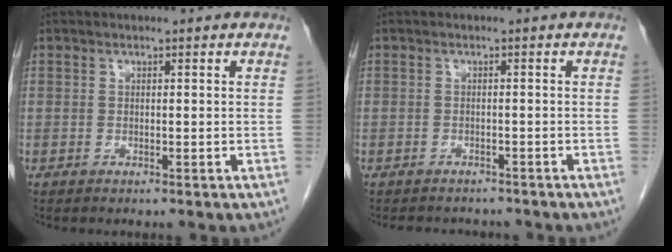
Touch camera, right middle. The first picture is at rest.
{"total": 4.5, "force": [-4.1, 1.8, 0.8], "torque": [-0.011, 0.002, -0.050]}